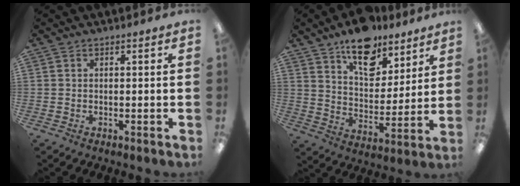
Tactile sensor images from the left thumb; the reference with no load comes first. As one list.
[{"total": 15.0, "force": [11.0, 7.8, 6.6], "torque": [-0.093, -0.064, 0.197]}]